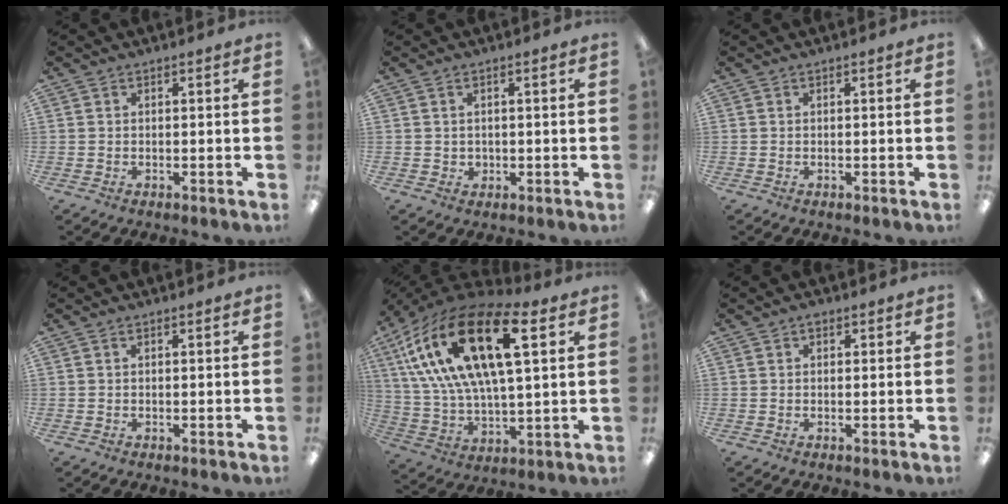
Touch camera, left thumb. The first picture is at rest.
{"total": 1.4, "force": [0.5, 1.2, 0.5], "torque": [-0.012, 0.004, 0.008]}
{"total": 0.0}
{"total": 0.0}
{"total": 25.1, "force": [11.1, 11.0, 19.6], "torque": [-0.385, -0.034, 0.181]}
{"total": 1.2, "force": [0.6, 0.8, 0.6], "torque": [-0.005, -0.001, 0.009]}